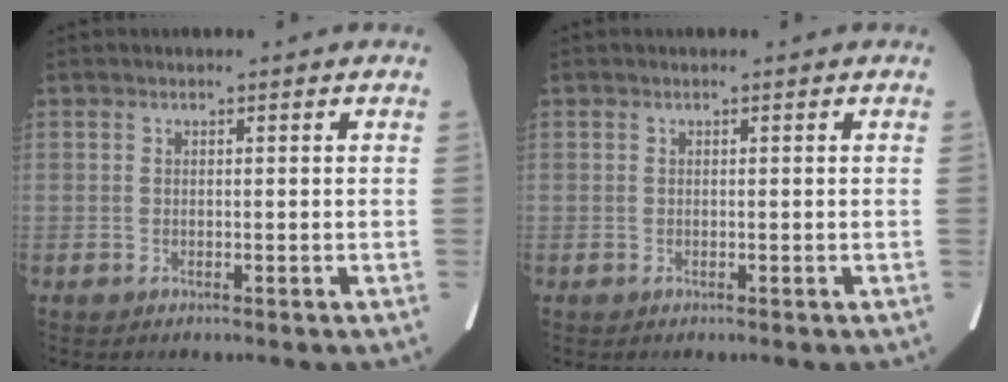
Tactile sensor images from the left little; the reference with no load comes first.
{"total": 0.0}